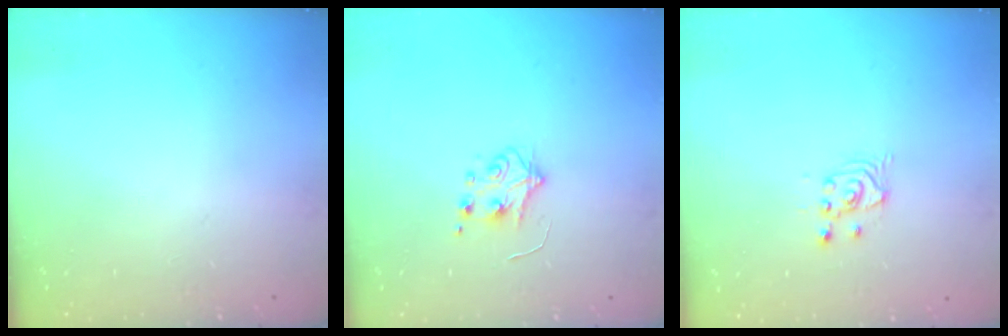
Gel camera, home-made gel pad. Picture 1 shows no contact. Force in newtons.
{"total": 4.9, "press": 4.8, "slide": 0.5}
{"total": 2.6, "press": 2.5, "slide": 0.3}